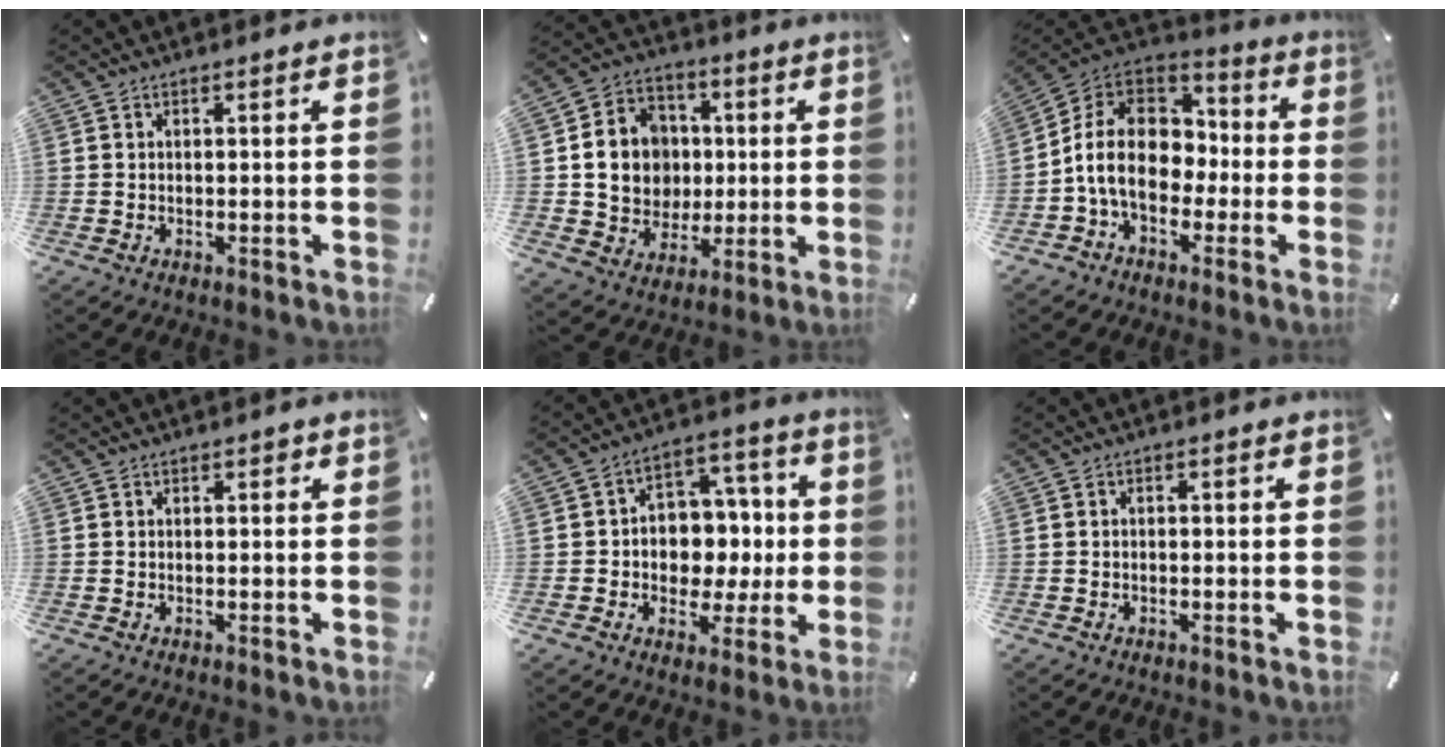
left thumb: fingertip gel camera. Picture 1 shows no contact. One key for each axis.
{"total": 13.8, "fx": 0.8, "fy": 12.5, "fz": 5.7, "tx": -0.108, "ty": 0.014, "tz": 0.026}
{"total": 13.0, "fx": -3.1, "fy": 10.1, "fz": 7.6, "tx": -0.164, "ty": 0.024, "tz": -0.057}
{"total": 0.8, "fx": 0.1, "fy": 0.6, "fz": 0.4, "tx": -0.009, "ty": 0.006, "tz": 0.001}
{"total": 10.1, "fx": -1.1, "fy": 9.4, "fz": 3.5, "tx": -0.040, "ty": 0.008, "tz": -0.013}
{"total": 0.9, "fx": -0.6, "fy": 0.4, "fz": 0.5, "tx": -0.009, "ty": 0.001, "tz": -0.012}